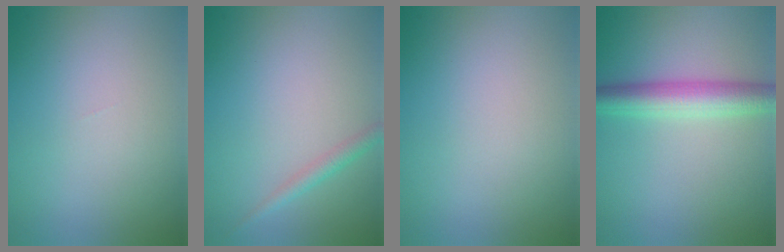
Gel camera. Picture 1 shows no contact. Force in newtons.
{"total": 1.5, "press": 1.5, "slide": 0.0}
{"total": 0.0}
{"total": 4.4, "press": 4.4, "slide": 0.0}